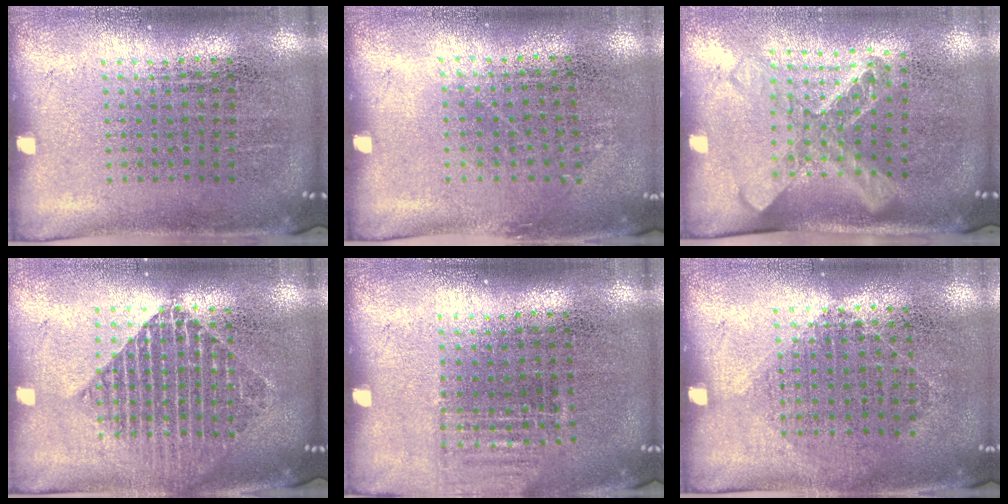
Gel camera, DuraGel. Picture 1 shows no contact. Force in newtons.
{"total": 0.8, "press": 0.6, "slide": 0.5}
{"total": 1.7, "press": 1.3, "slide": 1.0}
{"total": 1.8, "press": 1.6, "slide": 1.0}
{"total": 0.9, "press": 0.9, "slide": 0.3}
{"total": 1.0, "press": 0.9, "slide": 0.4}